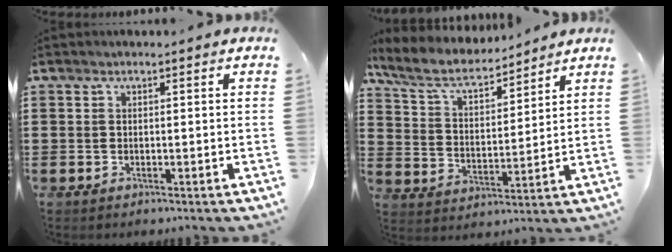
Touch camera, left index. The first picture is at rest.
{"total": 7.1, "force": [6.0, 2.0, 3.3], "torque": [-0.091, -0.029, 0.100]}